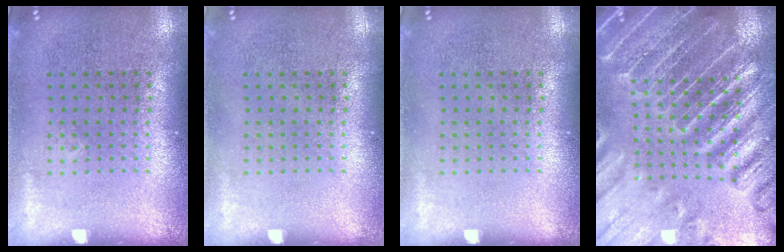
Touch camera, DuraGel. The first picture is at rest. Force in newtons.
{"total": 0.0}
{"total": 0.0}
{"total": 4.3, "press": 4.0, "slide": 1.6}